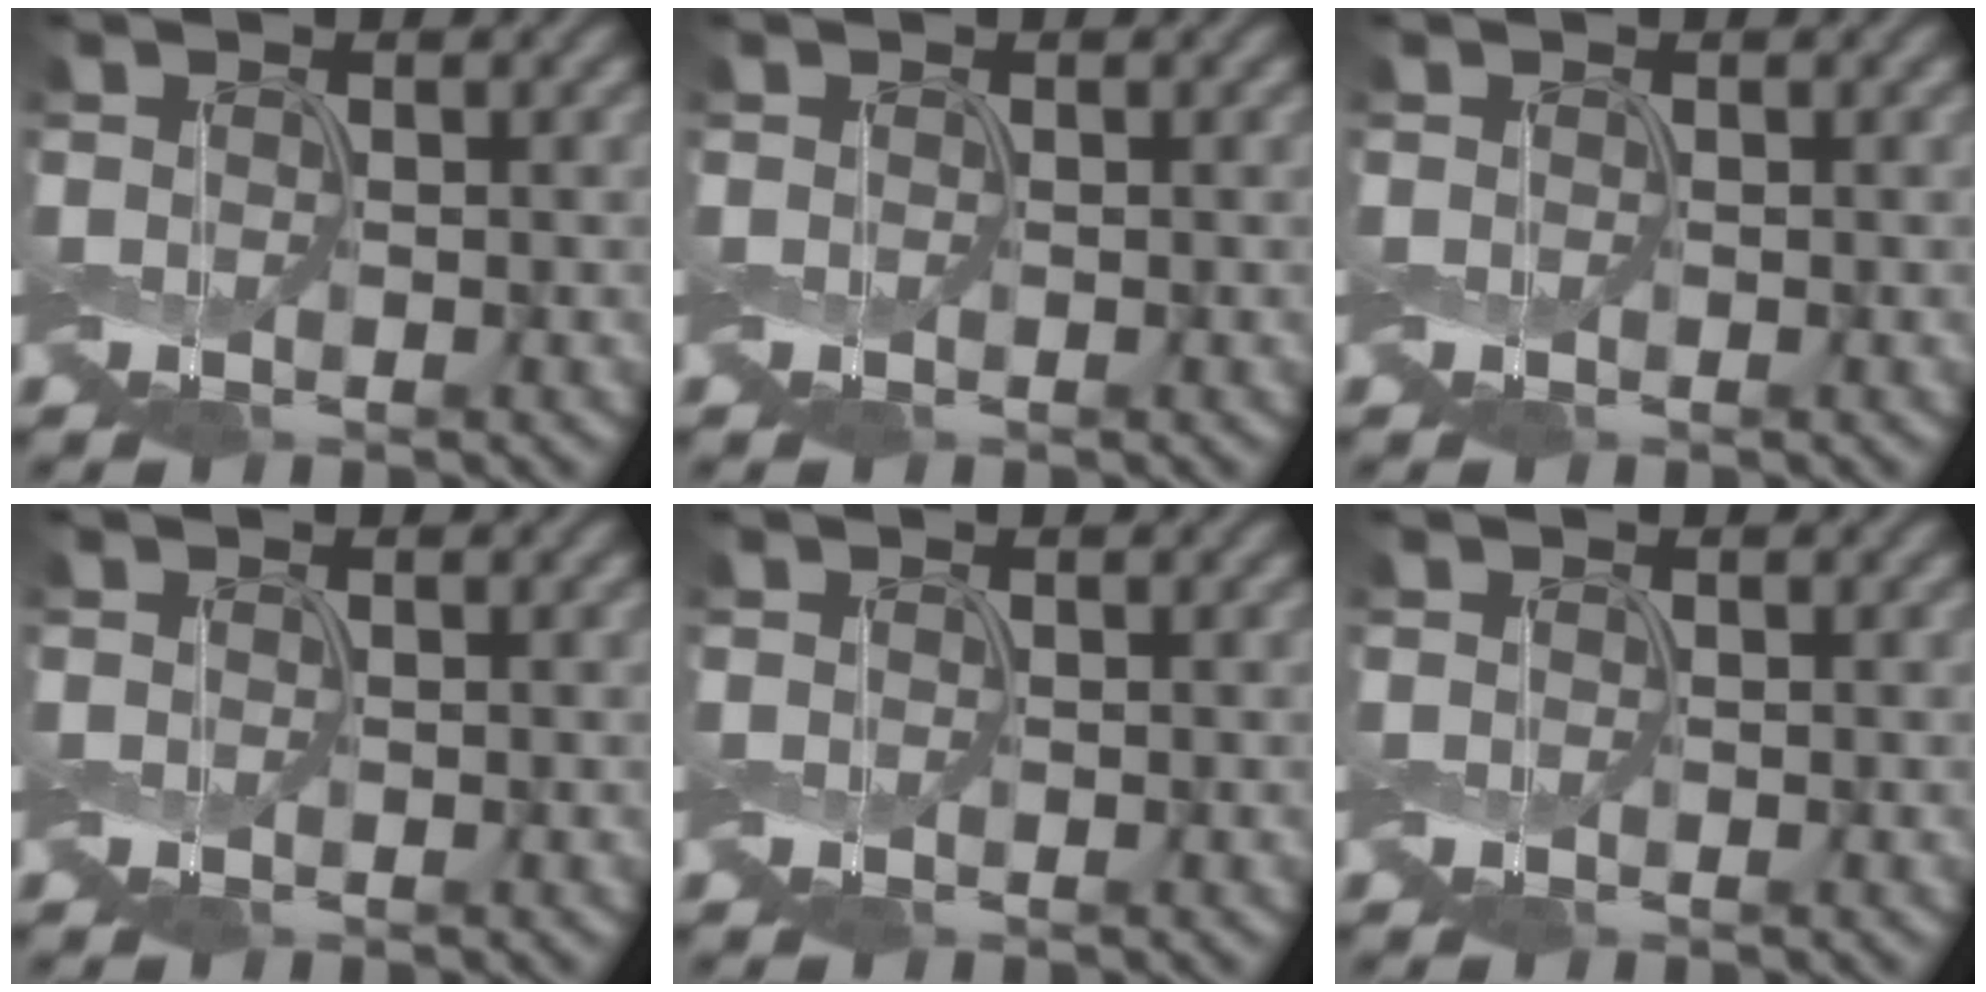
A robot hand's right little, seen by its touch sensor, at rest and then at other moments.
{"total": 0.0}
{"total": 0.0}
{"total": 0.0}
{"total": 0.0}
{"total": 0.0}